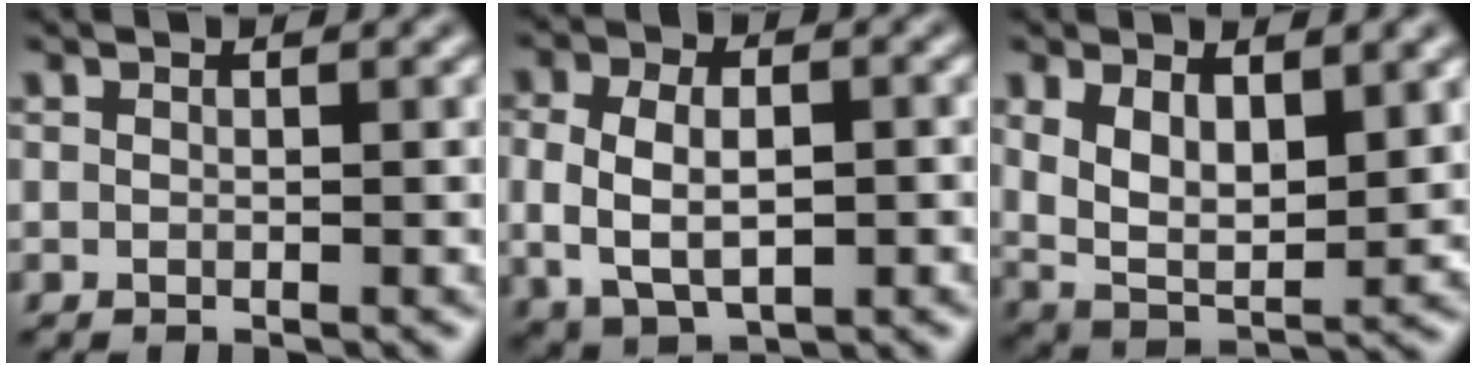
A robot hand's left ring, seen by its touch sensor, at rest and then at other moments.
{"total": 6.3, "force": [-0.5, 4.1, 4.7], "torque": [-0.086, -0.002, 0.002]}
{"total": 6.1, "force": [1.9, 3.0, 5.0], "torque": [-0.102, -0.014, 0.042]}